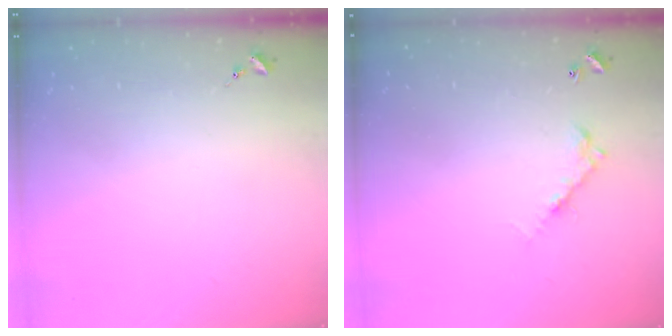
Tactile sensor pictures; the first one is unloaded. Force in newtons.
{"total": 7.7, "press": 7.7, "slide": 0.6}